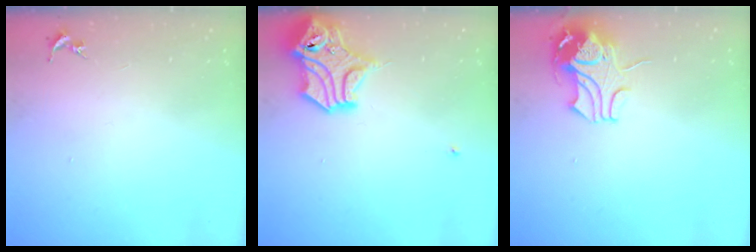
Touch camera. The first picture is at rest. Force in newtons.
{"total": 14.1, "press": 14.0, "slide": 1.9}
{"total": 10.0, "press": 9.9, "slide": 1.5}